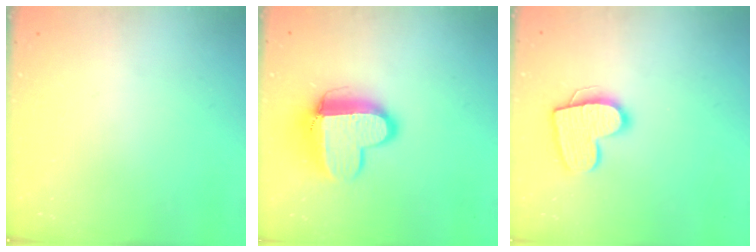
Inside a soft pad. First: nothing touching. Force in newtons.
{"total": 12.9, "press": 12.8, "slide": 1.4}
{"total": 13.5, "press": 13.5, "slide": 0.9}